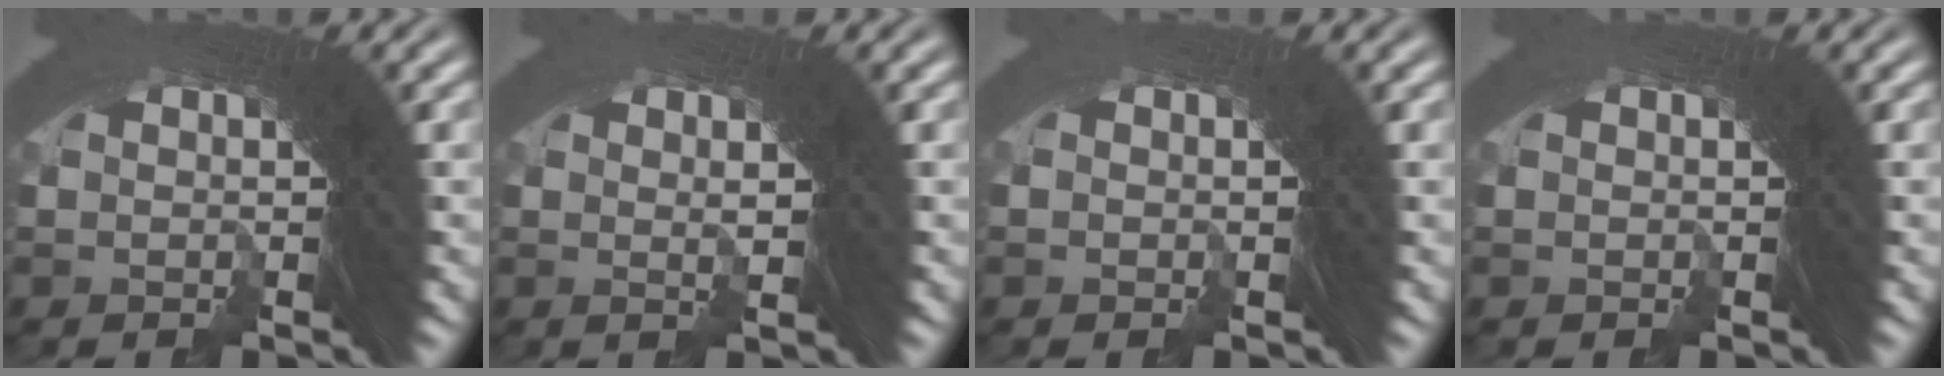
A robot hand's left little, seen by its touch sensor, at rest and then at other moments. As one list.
[{"total": 2.9, "force": [0.2, 1.8, 2.3], "torque": [-0.040, -0.002, 0.000]}, {"total": 0.8, "force": [-0.4, -0.3, -0.6], "torque": [0.006, -0.002, -0.006]}, {"total": 0.0}]